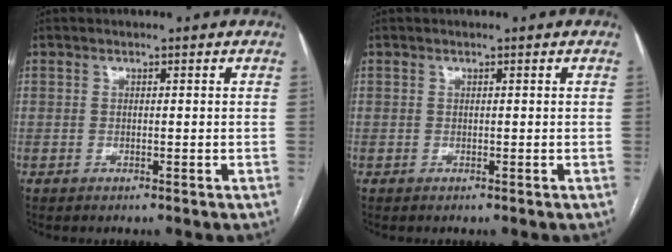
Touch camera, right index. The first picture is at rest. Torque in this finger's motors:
{"motor_torque": [-0.01, -0.04, -0.04, 0.00]}